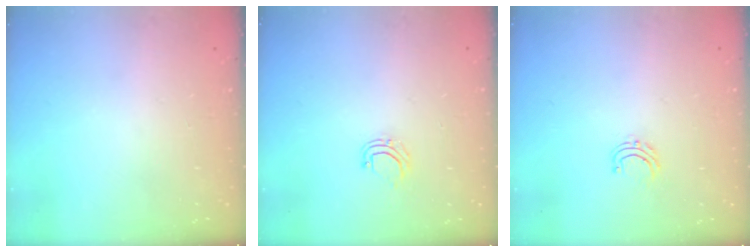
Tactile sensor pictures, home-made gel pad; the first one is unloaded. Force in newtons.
{"total": 4.9, "press": 4.8, "slide": 0.5}
{"total": 4.3, "press": 4.3, "slide": 0.3}